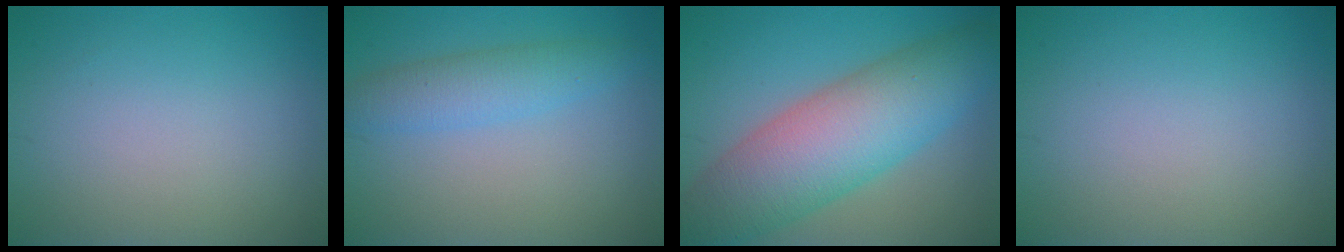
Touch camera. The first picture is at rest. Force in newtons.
{"total": 3.3, "press": 3.3, "slide": 0.1}
{"total": 10.2, "press": 10.2, "slide": 0.3}
{"total": 0.0}